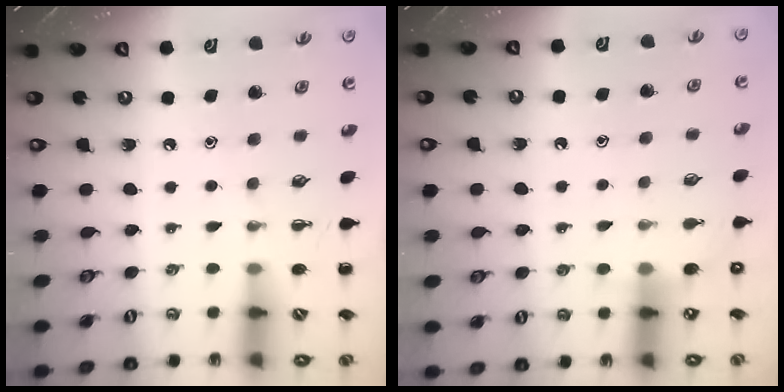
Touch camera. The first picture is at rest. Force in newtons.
{"total": 5.6, "press": 5.4, "slide": 1.6}